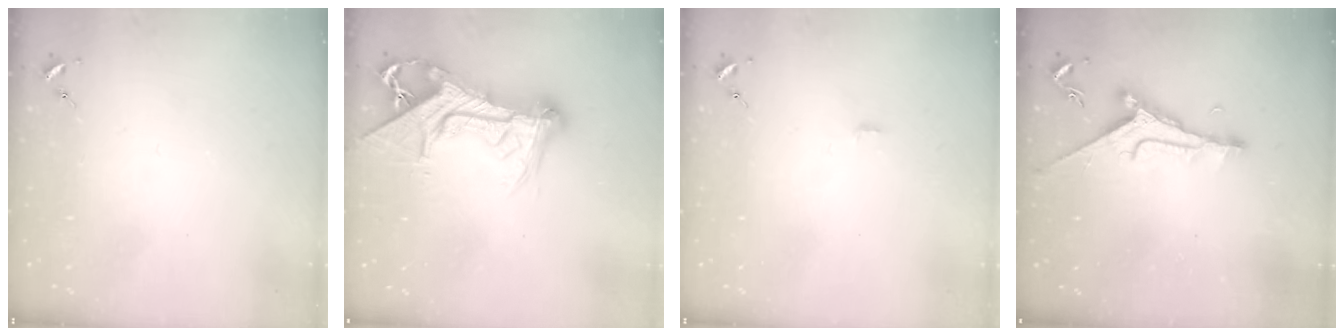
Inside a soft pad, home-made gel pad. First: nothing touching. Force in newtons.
{"total": 20.6, "press": 20.5, "slide": 1.9}
{"total": 2.8, "press": 2.8, "slide": 0.2}
{"total": 9.5, "press": 9.5, "slide": 0.8}